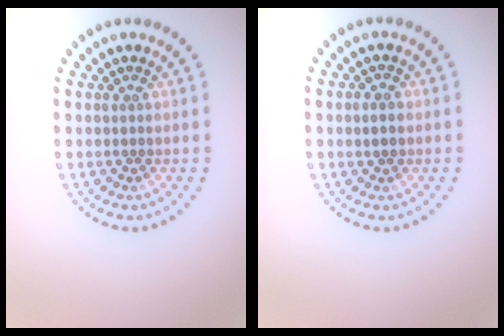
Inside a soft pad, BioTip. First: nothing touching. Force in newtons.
{"total": 1.1, "press": 1.1, "slide": 0.2}